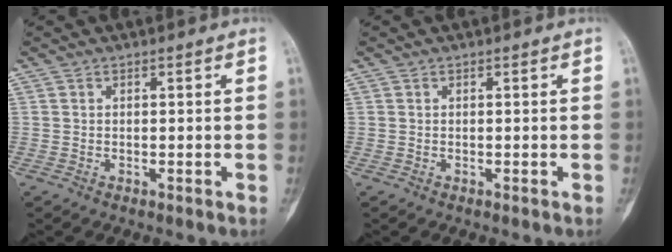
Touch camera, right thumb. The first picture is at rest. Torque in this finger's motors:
{"motor_torque": [-0.02, 0.01, 0.06, -0.05, 0.01]}